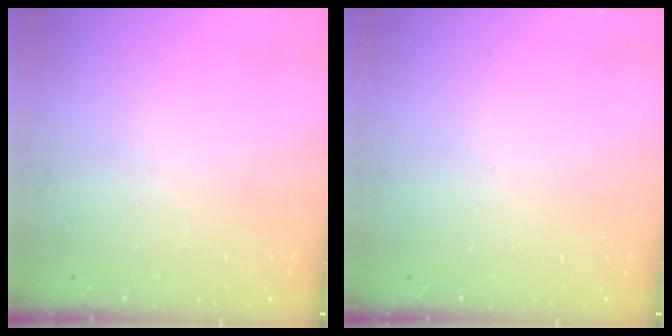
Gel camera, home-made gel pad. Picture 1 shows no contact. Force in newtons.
{"total": 0.0}